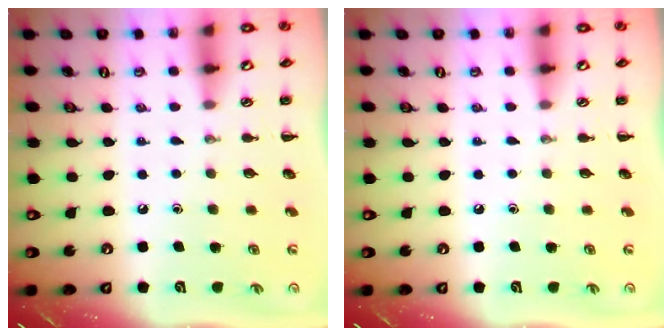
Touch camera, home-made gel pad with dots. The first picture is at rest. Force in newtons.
{"total": 0.0}